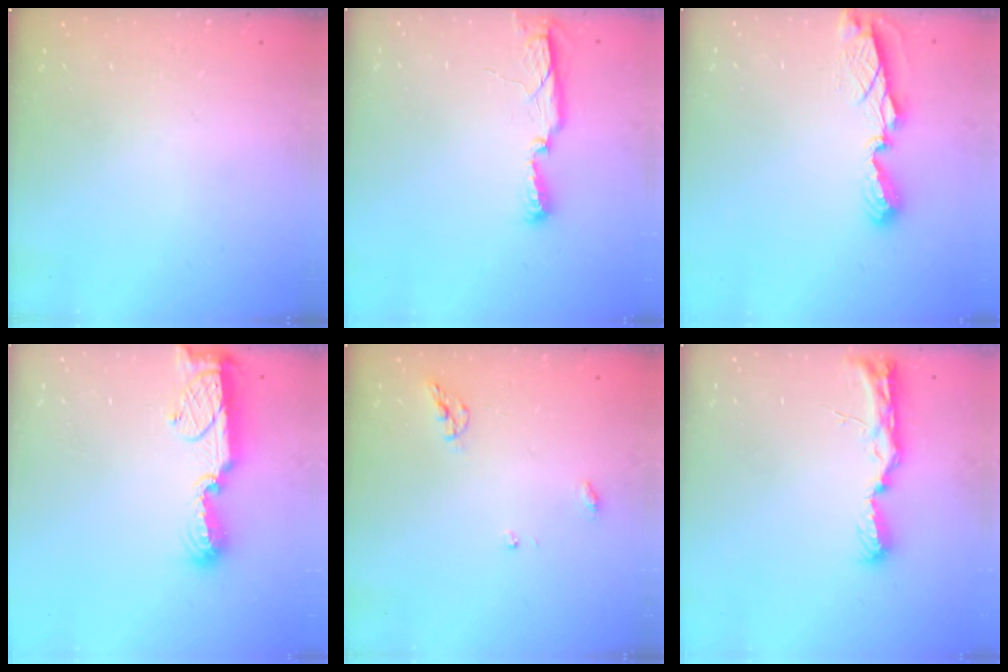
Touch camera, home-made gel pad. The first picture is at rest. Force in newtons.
{"total": 6.6, "press": 6.5, "slide": 1.1}
{"total": 7.7, "press": 7.7, "slide": 0.7}
{"total": 12.8, "press": 11.4, "slide": 5.9}
{"total": 5.9, "press": 5.9, "slide": 0.6}
{"total": 10.7, "press": 9.7, "slide": 4.5}